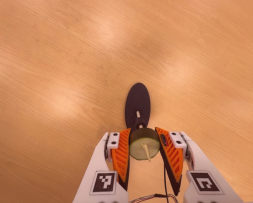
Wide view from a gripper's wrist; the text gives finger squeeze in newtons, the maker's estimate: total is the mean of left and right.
{"total": 11.8, "left": 12.5, "right": 11.2}